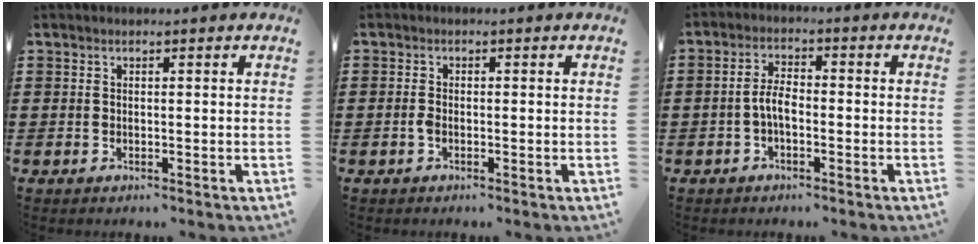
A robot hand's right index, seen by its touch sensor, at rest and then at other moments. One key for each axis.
{"total": 1.3, "fx": -0.5, "fy": 0.5, "fz": 1.0, "tx": -0.029, "ty": -0.005, "tz": -0.012}
{"total": 4.0, "fx": -1.1, "fy": 1.7, "fz": 3.4, "tx": -0.083, "ty": 0.000, "tz": -0.028}